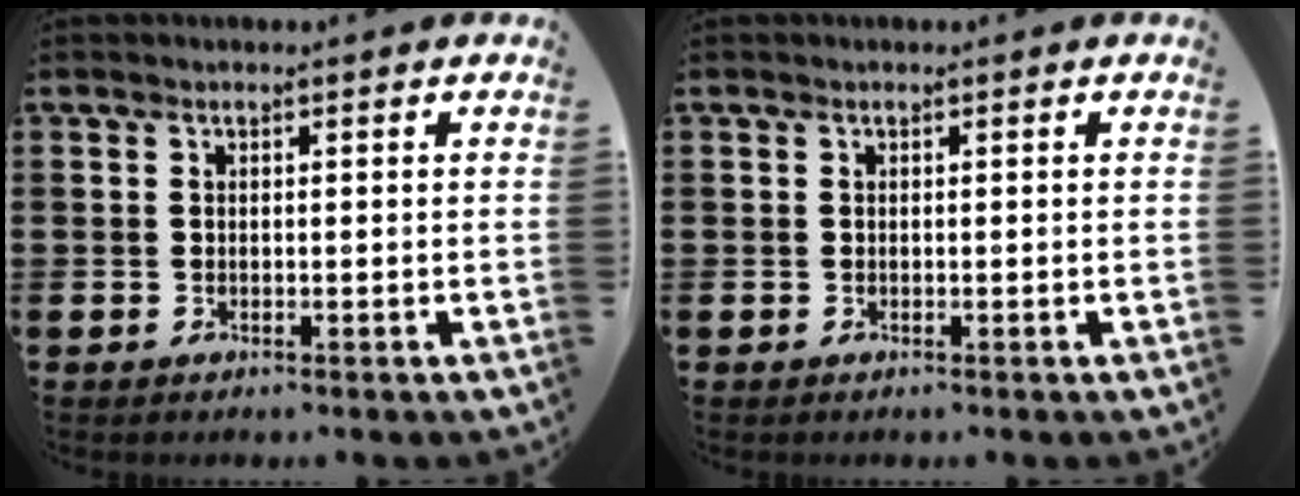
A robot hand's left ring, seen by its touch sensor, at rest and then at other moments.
{"total": 0.0}